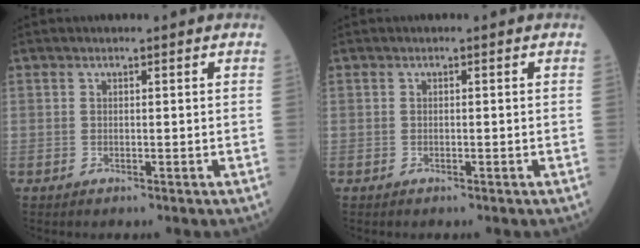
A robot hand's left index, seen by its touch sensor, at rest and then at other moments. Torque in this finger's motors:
{"motor_torque": [-0.08, 0.09, -0.02, 0.00]}